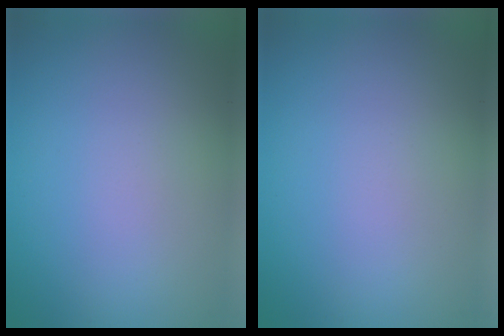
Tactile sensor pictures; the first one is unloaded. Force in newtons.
{"total": 0.0}